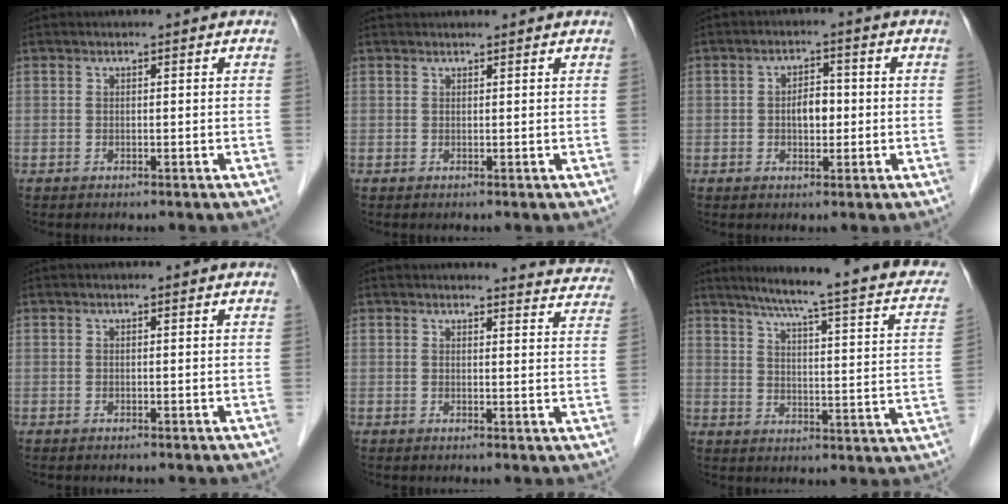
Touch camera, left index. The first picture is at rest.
{"total": 3.9, "force": [3.8, 0.5, 0.6], "torque": [-0.009, 0.037, 0.058]}
{"total": 3.6, "force": [-0.4, 2.0, 3.0], "torque": [-0.051, 0.009, -0.004]}
{"total": 0.0}
{"total": 7.0, "force": [7.0, 0.8, 0.0], "torque": [0.017, -0.034, 0.051]}
{"total": 21.7, "force": [17.3, 1.8, 12.9], "torque": [-0.176, -0.015, 0.203]}